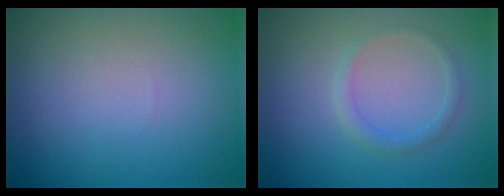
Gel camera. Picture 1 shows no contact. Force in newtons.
{"total": 1.4, "press": 1.4, "slide": 0.1}